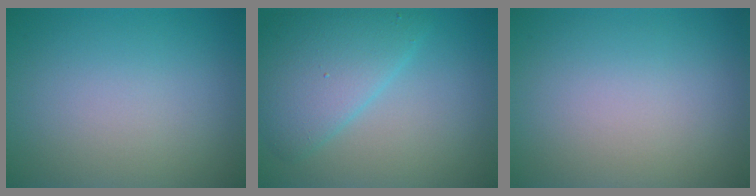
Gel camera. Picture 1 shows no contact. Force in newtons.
{"total": 5.3, "press": 5.3, "slide": 0.2}
{"total": 0.0}